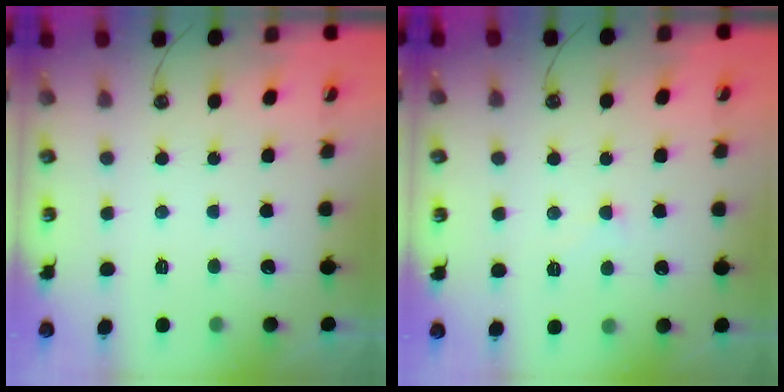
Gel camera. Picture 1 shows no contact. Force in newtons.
{"total": 2.4, "press": 2.4, "slide": 0.4}